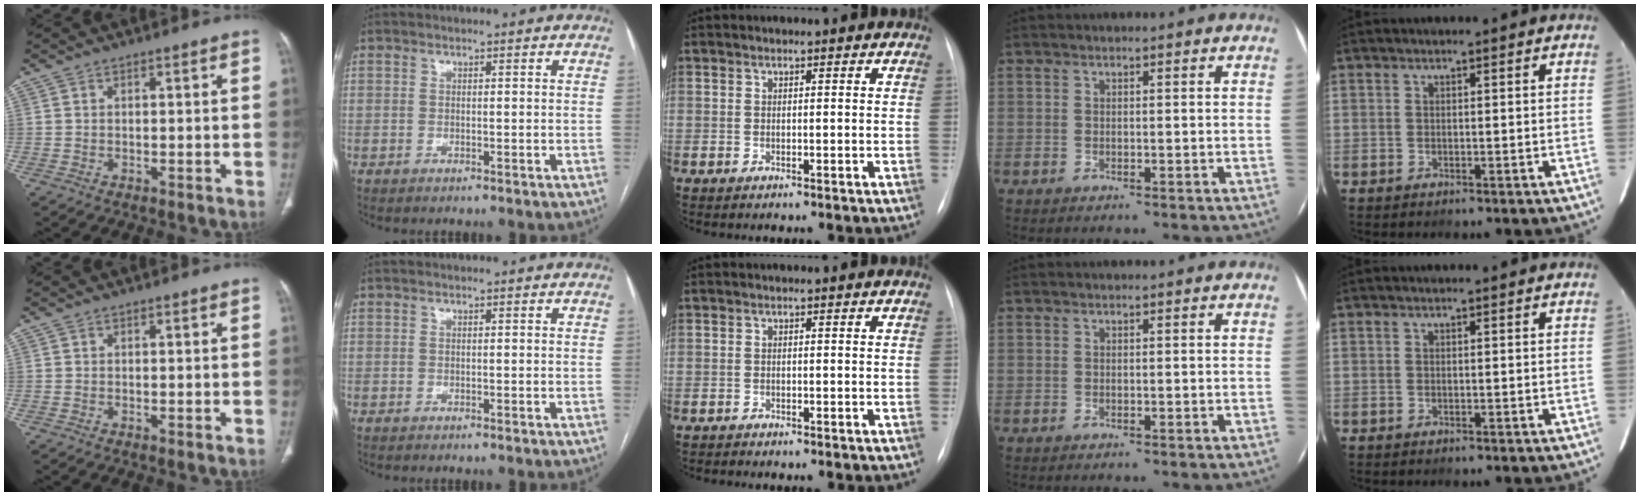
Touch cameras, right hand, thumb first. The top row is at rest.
{"middle": {"total": 0.5, "force": [-0.5, -0.1, -0.1], "torque": [-0.003, -0.005, -0.010]}}